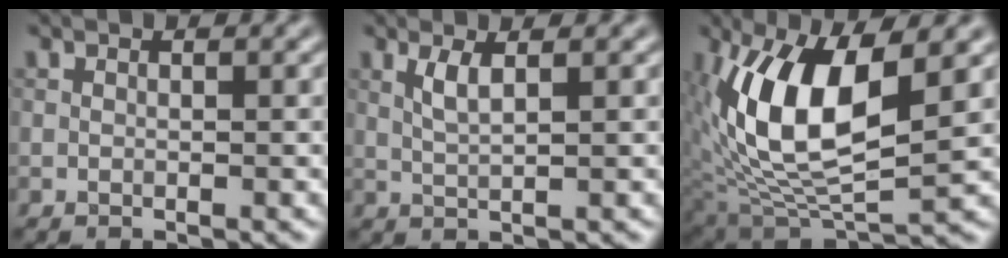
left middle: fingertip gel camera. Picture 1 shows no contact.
{"total": 1.8, "force": [0.7, 0.3, 1.6], "torque": [-0.038, 0.000, 0.013]}
{"total": 10.3, "force": [2.5, 4.4, 9.0], "torque": [-0.182, -0.009, 0.047]}